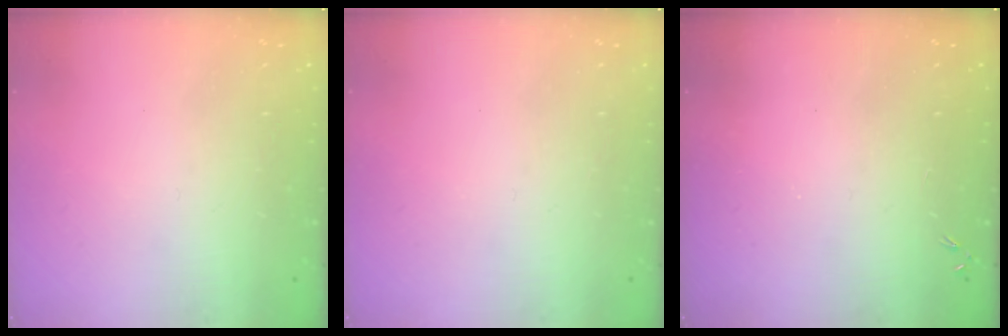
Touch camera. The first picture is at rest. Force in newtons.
{"total": 0.0}
{"total": 0.0}